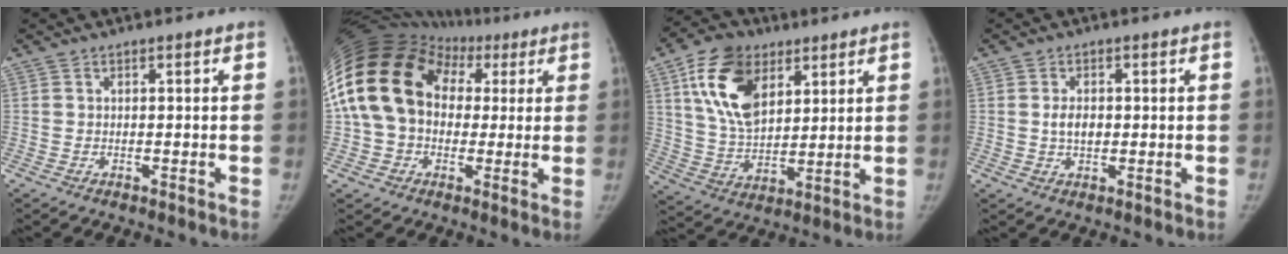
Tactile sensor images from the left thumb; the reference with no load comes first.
{"total": 22.8, "force": [3.2, 18.0, 13.6], "torque": [-0.277, 0.070, 0.058]}
{"total": 15.7, "force": [6.9, 9.7, 10.2], "torque": [-0.162, -0.023, 0.130]}
{"total": 3.3, "force": [0.2, 2.4, 2.4], "torque": [-0.033, 0.001, 0.005]}